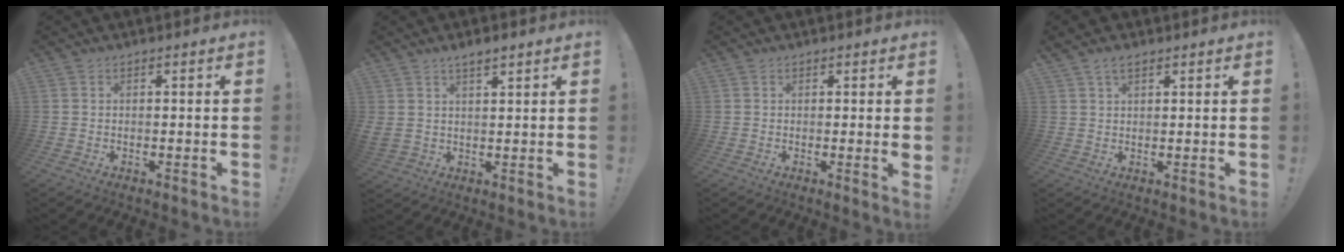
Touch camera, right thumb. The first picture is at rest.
{"total": 4.8, "force": [3.1, 2.2, 2.9], "torque": [-0.043, -0.011, 0.056]}
{"total": 1.8, "force": [0.6, -0.1, 1.7], "torque": [-0.007, -0.010, 0.006]}
{"total": 3.3, "force": [2.3, 1.5, 1.9], "torque": [-0.022, -0.011, 0.040]}